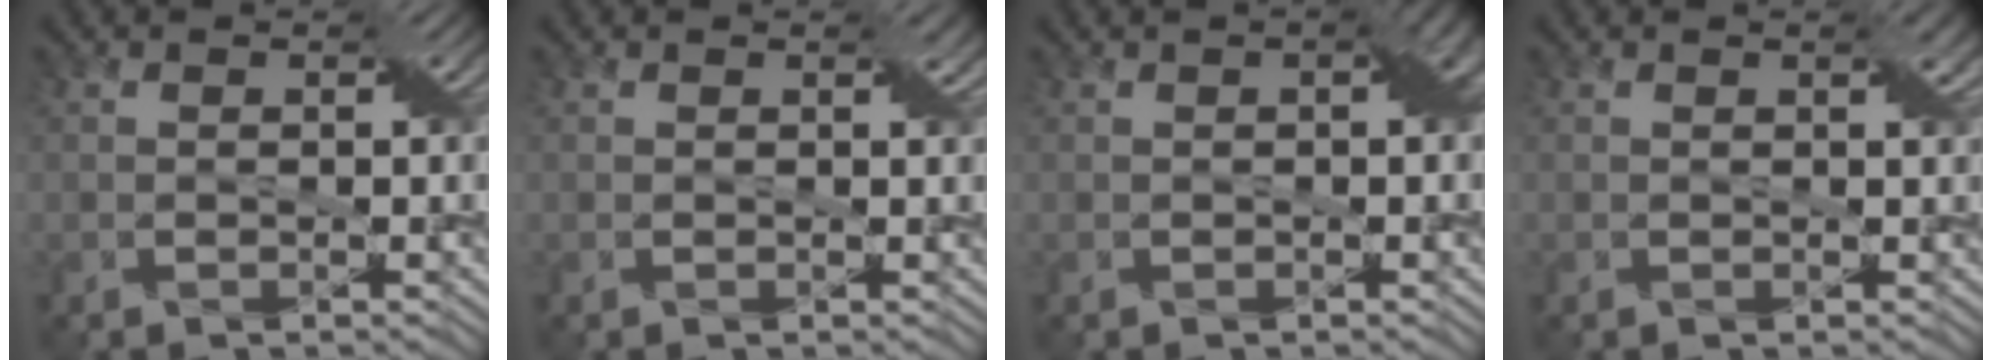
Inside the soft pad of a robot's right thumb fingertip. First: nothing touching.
{"total": 0.7, "force": [0.4, 0.1, 0.5], "torque": [-0.010, 0.000, 0.008]}
{"total": 1.9, "force": [0.1, 0.4, 1.8], "torque": [-0.026, 0.008, 0.001]}
{"total": 1.1, "force": [0.6, 0.1, 0.9], "torque": [-0.014, 0.001, 0.010]}